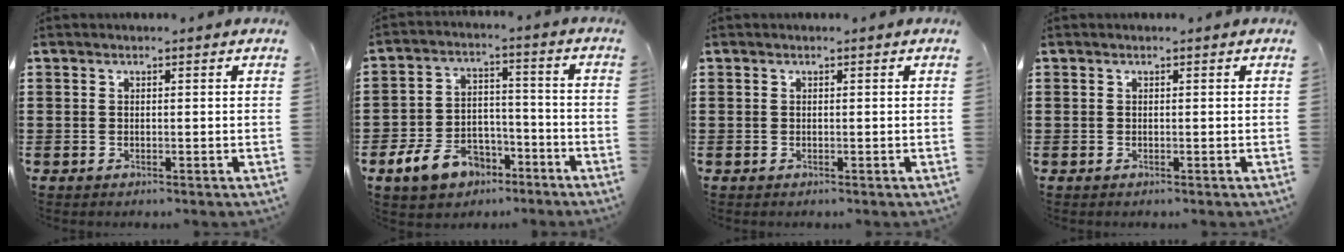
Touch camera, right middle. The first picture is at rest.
{"total": 8.7, "force": [-6.2, 4.9, 3.6], "torque": [-0.087, 0.026, -0.122]}
{"total": 0.0}
{"total": 0.0}